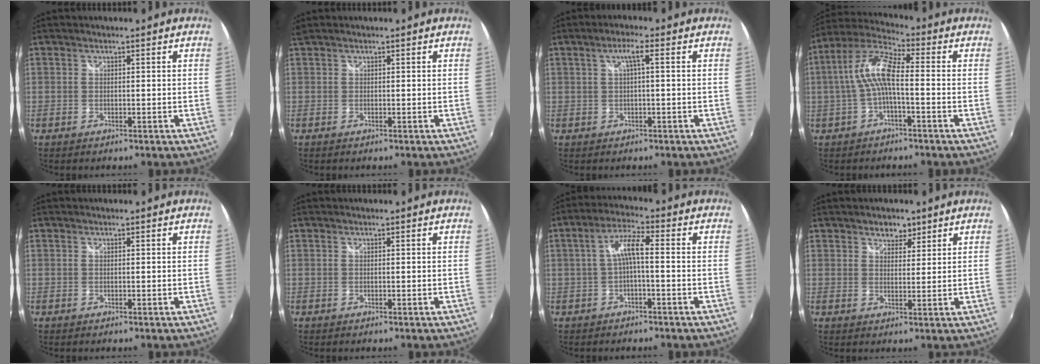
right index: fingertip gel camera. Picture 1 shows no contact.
{"total": 0.7, "force": [0.5, 0.3, 0.4], "torque": [-0.009, 0.003, 0.007]}
{"total": 2.8, "force": [0.5, 0.1, 2.8], "torque": [-0.051, 0.007, 0.008]}
{"total": 9.0, "force": [-0.9, 2.3, 8.7], "torque": [-0.187, 0.019, -0.018]}
{"total": 0.0}
{"total": 0.0}
{"total": 5.1, "force": [-0.9, 0.8, 5.0], "torque": [-0.104, 0.013, -0.016]}
{"total": 3.3, "force": [2.3, 2.0, 1.1], "torque": [-0.010, 0.004, 0.037]}